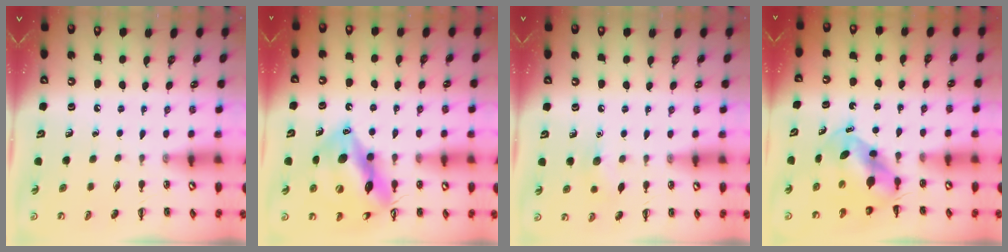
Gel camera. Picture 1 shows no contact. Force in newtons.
{"total": 16.6, "press": 16.3, "slide": 3.1}
{"total": 6.9, "press": 6.7, "slide": 1.8}
{"total": 5.4, "press": 5.3, "slide": 0.6}